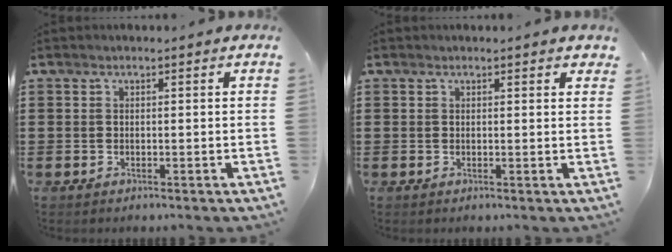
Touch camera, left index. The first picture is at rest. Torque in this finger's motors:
{"motor_torque": [-0.09, -0.10, -0.01, 0.00]}